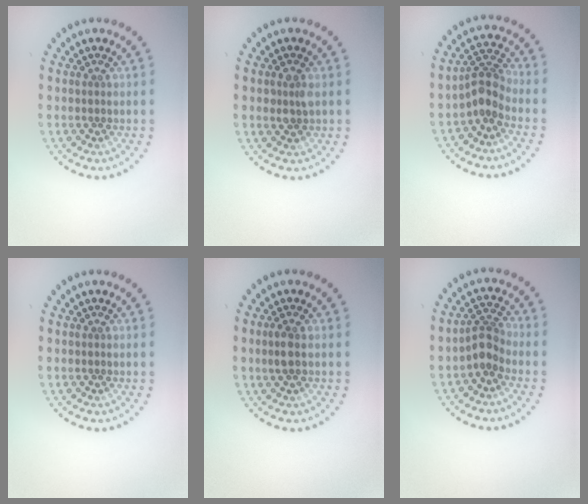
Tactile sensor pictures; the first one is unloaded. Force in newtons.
{"total": 1.4, "press": 1.4, "slide": 0.2}
{"total": 2.9, "press": 2.2, "slide": 1.9}
{"total": 0.0}
{"total": 1.5, "press": 1.4, "slide": 0.4}
{"total": 2.5, "press": 1.9, "slide": 1.6}